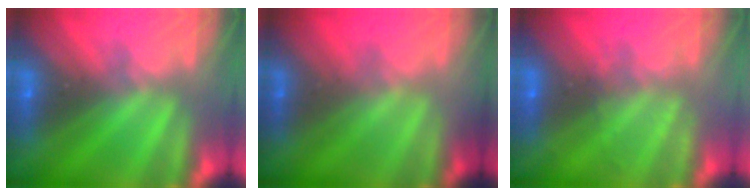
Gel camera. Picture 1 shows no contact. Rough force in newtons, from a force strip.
{"total": 1.7}
{"total": 1.7}